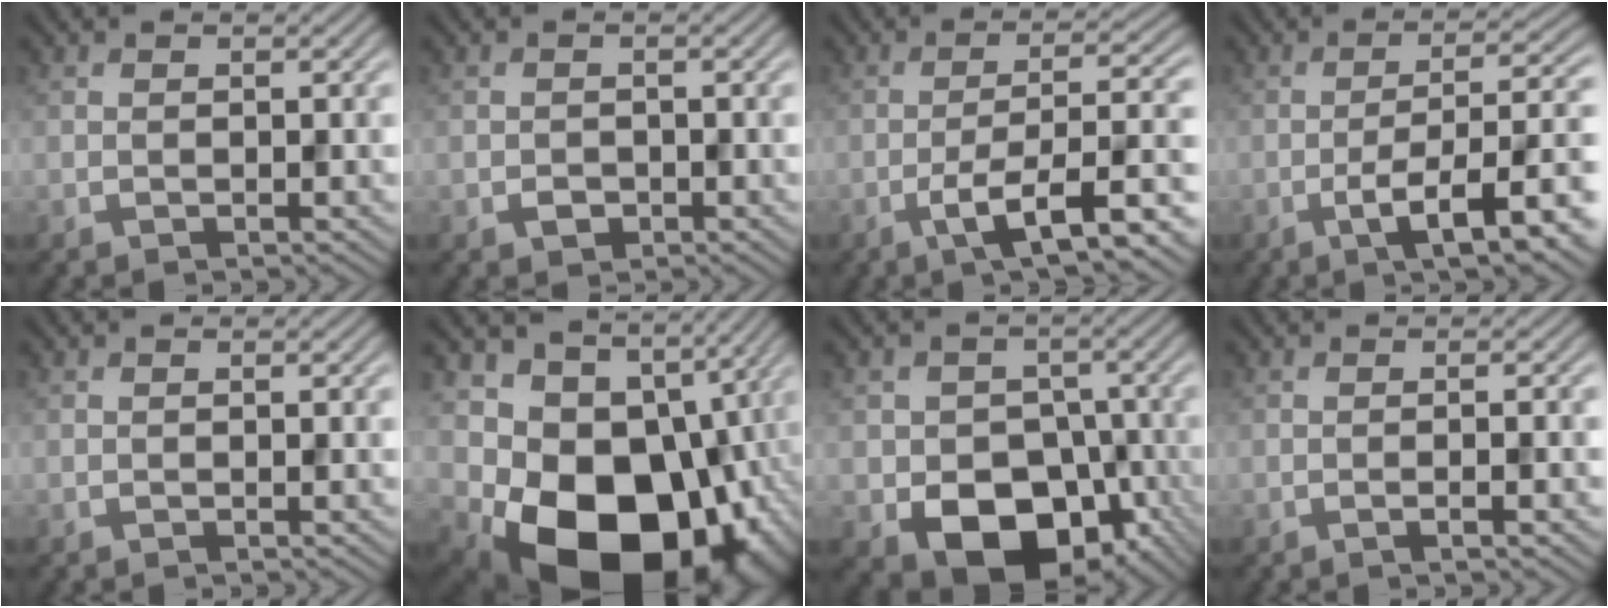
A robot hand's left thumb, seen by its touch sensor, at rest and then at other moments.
{"total": 1.2, "force": [-0.8, 0.9, 0.2], "torque": [-0.005, -0.008, -0.016]}
{"total": 9.3, "force": [-5.0, 1.9, 7.7], "torque": [-0.127, 0.000, -0.079]}
{"total": 9.3, "force": [-3.8, 2.1, 8.2], "torque": [-0.137, 0.002, -0.056]}
{"total": 0.0}
{"total": 20.3, "force": [-5.5, 14.9, 12.8], "torque": [-0.214, -0.050, -0.065]}
{"total": 10.6, "force": [-4.2, 7.9, 5.6], "torque": [-0.087, -0.030, -0.073]}
{"total": 1.8, "force": [-0.8, 0.0, 1.6], "torque": [-0.028, 0.001, -0.016]}